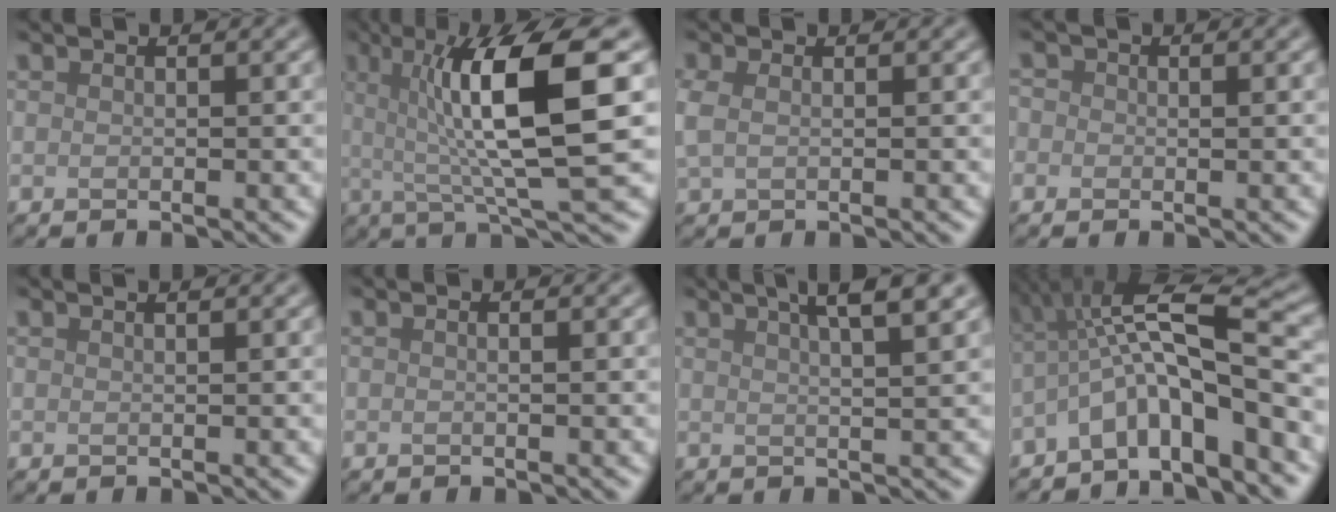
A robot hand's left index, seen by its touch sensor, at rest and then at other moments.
{"total": 10.5, "force": [1.8, 2.0, 10.2], "torque": [-0.143, -0.001, 0.032]}
{"total": 1.6, "force": [0.3, 1.1, 1.2], "torque": [-0.032, 0.001, 0.007]}
{"total": 1.7, "force": [0.2, 1.5, 0.7], "torque": [0.006, 0.003, -0.016]}
{"total": 1.1, "force": [0.7, 0.5, 0.8], "torque": [-0.005, 0.001, -0.002]}
{"total": 0.9, "force": [0.1, 0.3, 0.8], "torque": [-0.010, -0.003, -0.006]}
{"total": 6.7, "force": [3.8, 2.2, 5.0], "torque": [-0.035, 0.037, 0.021]}
{"total": 7.7, "force": [-2.3, 1.8, 7.2], "torque": [-0.113, 0.019, -0.055]}